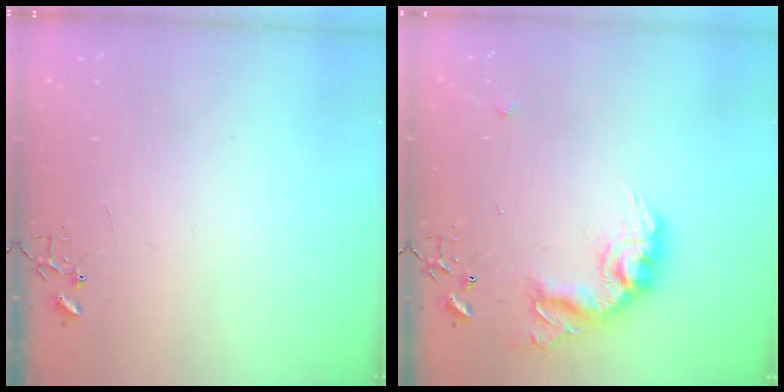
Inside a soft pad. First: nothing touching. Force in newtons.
{"total": 16.8, "press": 16.8, "slide": 0.8}